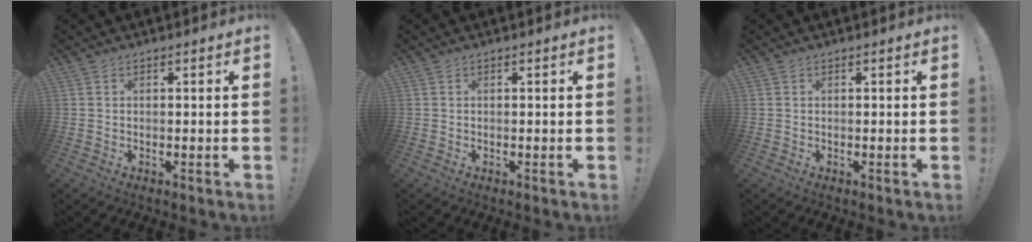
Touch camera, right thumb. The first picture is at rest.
{"total": 0.0}
{"total": 0.0}